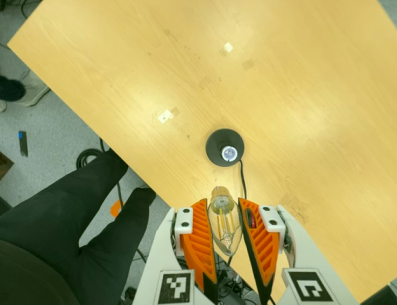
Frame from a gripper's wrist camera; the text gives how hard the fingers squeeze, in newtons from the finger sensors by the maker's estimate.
{"total": 10.3, "left": 10.2, "right": 10.5}